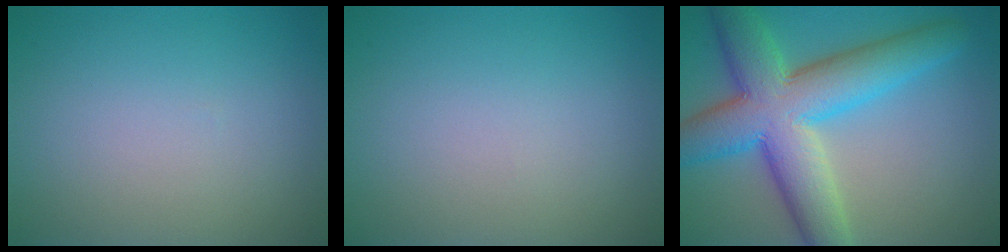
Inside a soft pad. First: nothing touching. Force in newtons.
{"total": 0.0}
{"total": 10.8, "press": 10.8, "slide": 0.4}